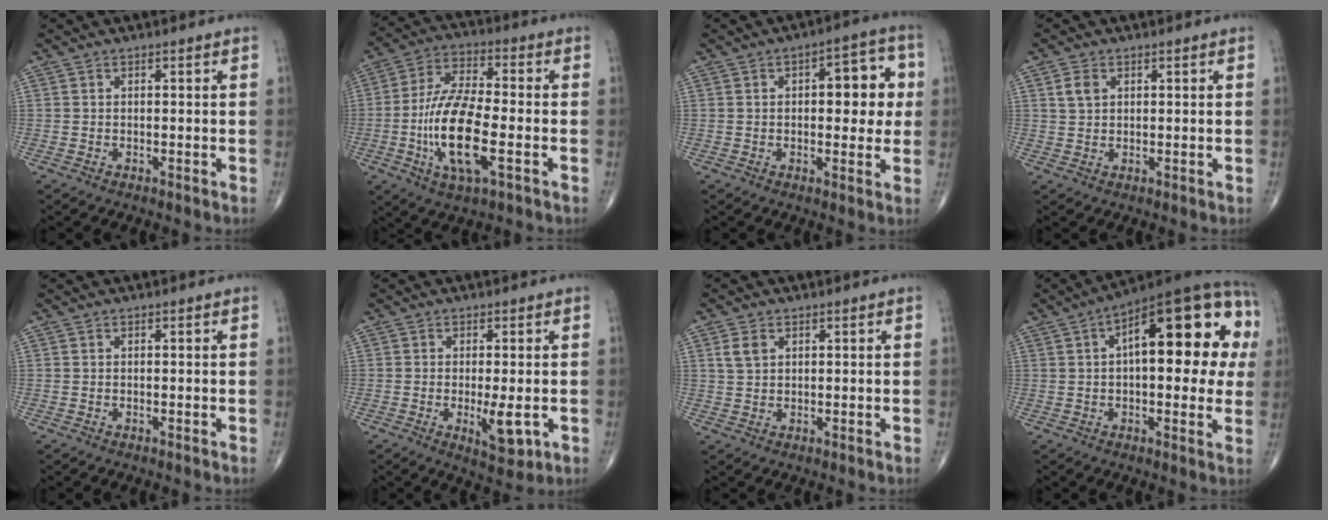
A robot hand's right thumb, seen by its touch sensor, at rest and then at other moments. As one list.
[{"total": 15.5, "force": [-3.9, 5.4, 14.0], "torque": [-0.281, 0.014, -0.073]}, {"total": 10.2, "force": [1.4, 4.8, 8.9], "torque": [-0.076, 0.016, 0.014]}, {"total": 2.8, "force": [1.1, 1.9, 1.7], "torque": [-0.028, 0.001, 0.023]}, {"total": 0.0}, {"total": 5.8, "force": [-1.2, 2.0, 5.3], "torque": [-0.079, -0.014, -0.012]}, {"total": 3.0, "force": [1.3, 2.0, 1.8], "torque": [-0.033, 0.001, 0.029]}, {"total": 24.0, "force": [4.8, 9.6, 21.5], "torque": [-0.277, 0.034, 0.056]}]